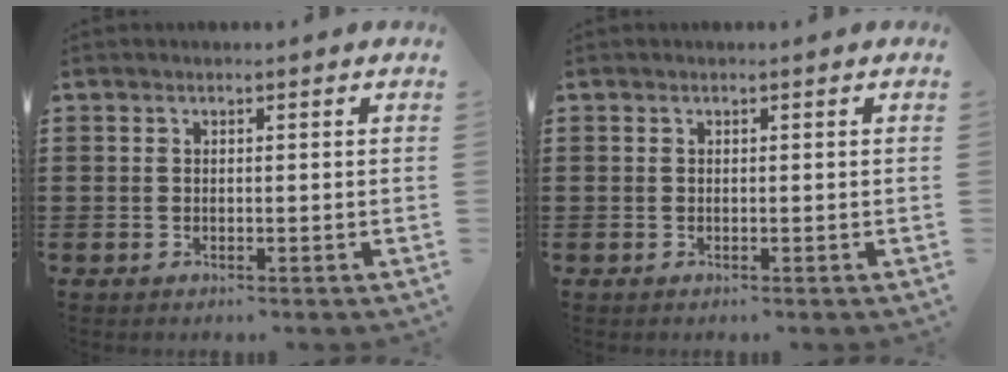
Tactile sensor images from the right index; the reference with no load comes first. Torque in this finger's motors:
{"motor_torque": [0.60, 1.54, 0.00, 0.00]}